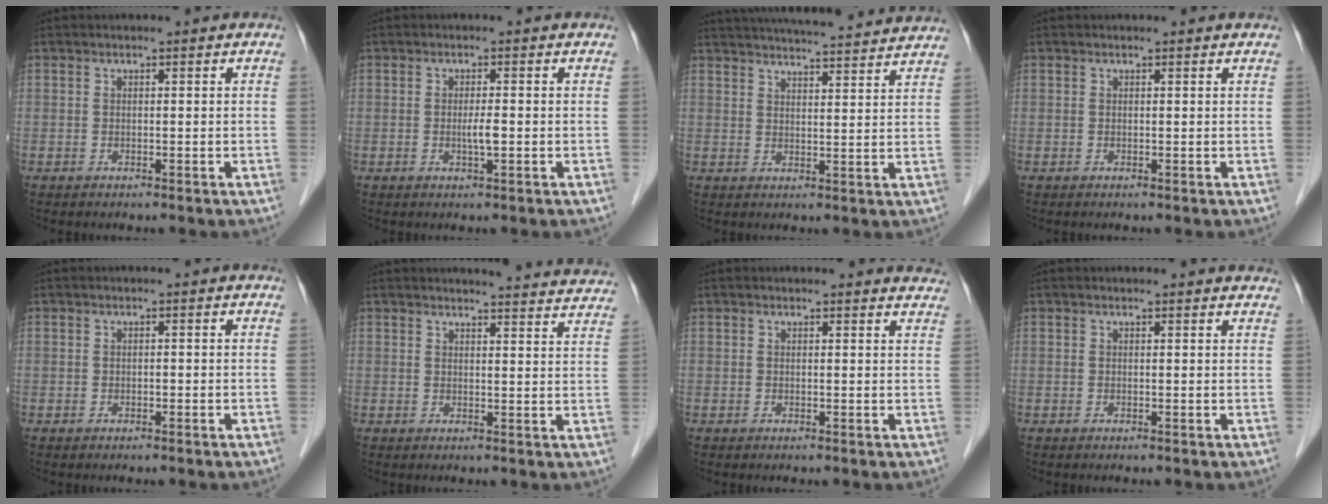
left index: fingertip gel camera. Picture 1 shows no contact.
{"total": 1.9, "force": [-0.3, 0.0, 1.9], "torque": [-0.038, -0.002, -0.005]}
{"total": 21.2, "force": [19.9, 1.5, 7.2], "torque": [-0.114, 0.012, 0.258]}
{"total": 0.8, "force": [0.8, 0.1, 0.1], "torque": [-0.007, 0.001, 0.006]}
{"total": 0.0}
{"total": 14.9, "force": [14.6, 0.8, 3.1], "torque": [-0.018, -0.050, 0.145]}
{"total": 4.6, "force": [4.5, 0.9, 0.3], "torque": [0.006, -0.012, 0.026]}
{"total": 4.4, "force": [4.2, 0.6, 0.9], "torque": [-0.009, 0.004, 0.031]}